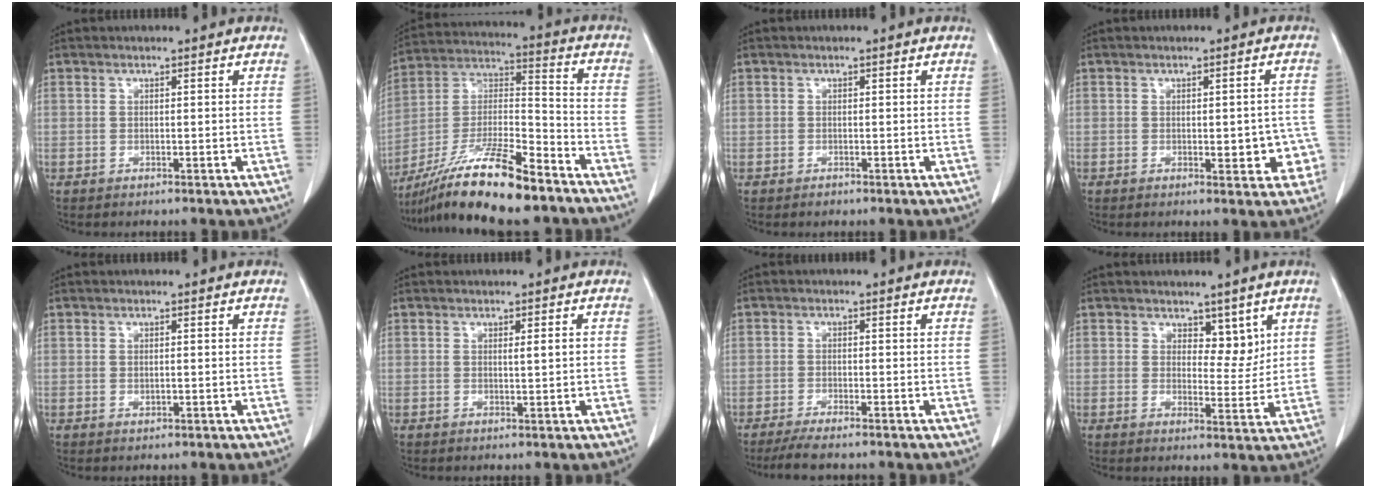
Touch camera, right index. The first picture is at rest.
{"total": 17.6, "force": [-13.2, 2.2, 11.4], "torque": [-0.232, -0.013, -0.238]}
{"total": 0.7, "force": [-0.5, 0.5, 0.1], "torque": [0.000, 0.002, -0.007]}
{"total": 4.8, "force": [-1.2, 2.2, 4.0], "torque": [-0.033, 0.011, -0.008]}
{"total": 0.5, "force": [0.0, 0.2, 0.5], "torque": [-0.008, -0.001, 0.004]}
{"total": 1.1, "force": [0.2, 0.1, 1.1], "torque": [-0.018, 0.001, 0.004]}
{"total": 4.6, "force": [-3.9, 0.4, 2.4], "torque": [-0.040, -0.011, -0.066]}
{"total": 4.2, "force": [2.5, 2.3, 2.4], "torque": [-0.021, -0.007, 0.039]}